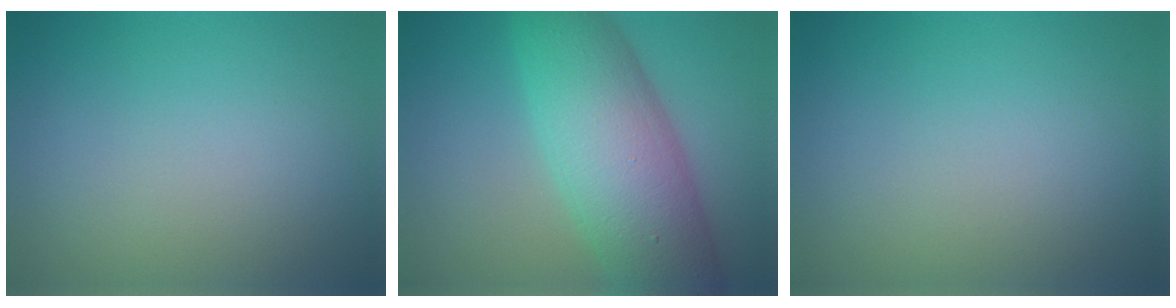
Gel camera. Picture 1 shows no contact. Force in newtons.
{"total": 10.2, "press": 10.2, "slide": 0.1}
{"total": 0.0}